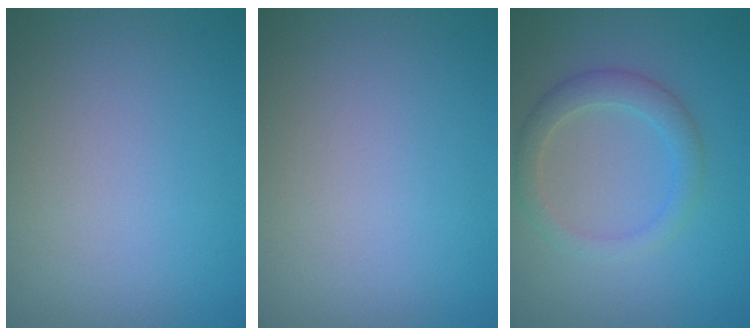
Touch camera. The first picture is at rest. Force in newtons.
{"total": 0.0}
{"total": 2.7, "press": 2.7, "slide": 0.1}